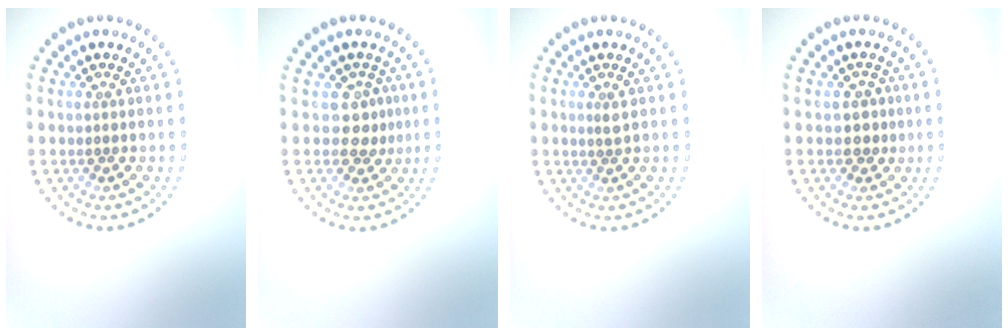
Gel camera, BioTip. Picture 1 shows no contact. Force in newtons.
{"total": 2.0, "press": 1.4, "slide": 1.4}
{"total": 0.9, "press": 0.6, "slide": 0.7}
{"total": 1.7, "press": 1.4, "slide": 0.9}